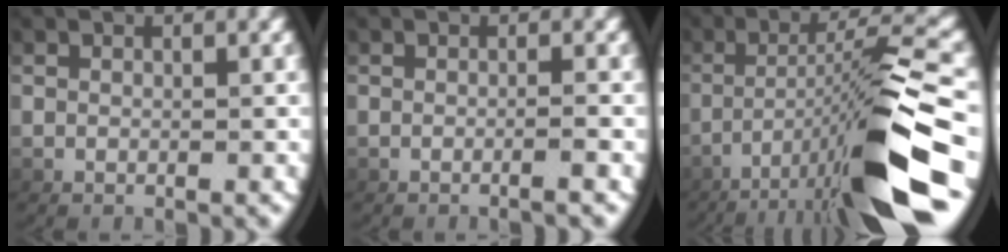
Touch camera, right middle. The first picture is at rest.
{"total": 1.1, "force": [-0.8, -0.3, 0.7], "torque": [-0.012, 0.005, -0.015]}
{"total": 10.1, "force": [-3.4, 1.0, 9.4], "torque": [-0.152, 0.004, -0.041]}